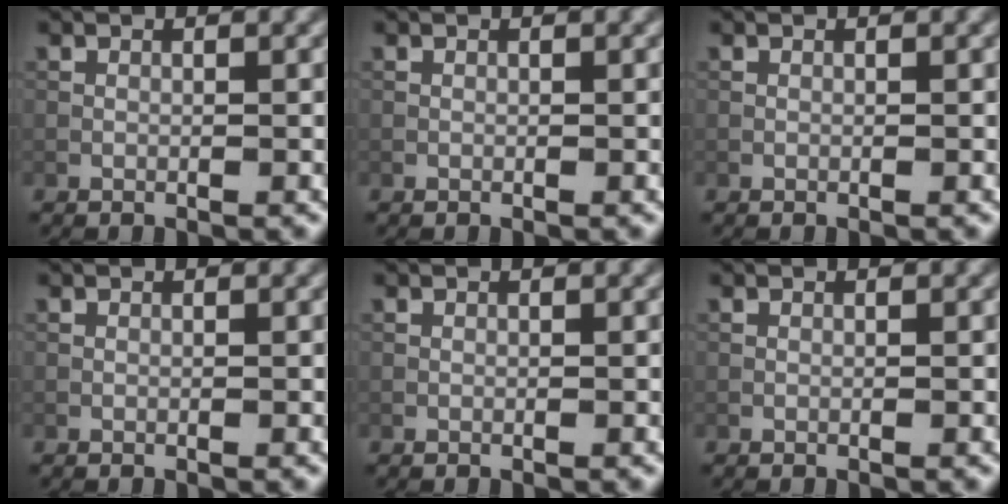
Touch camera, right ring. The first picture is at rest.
{"total": 0.0}
{"total": 0.0}
{"total": 0.0}
{"total": 0.0}
{"total": 0.0}